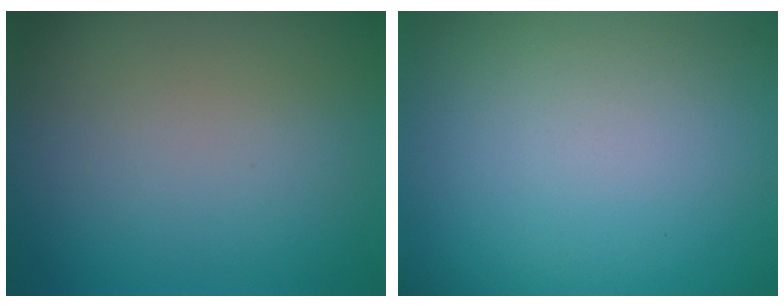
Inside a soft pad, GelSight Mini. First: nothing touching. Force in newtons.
{"total": 0.0}